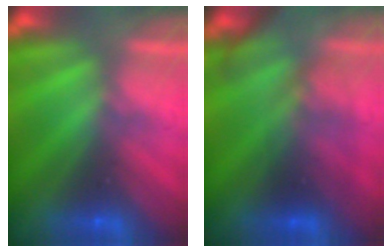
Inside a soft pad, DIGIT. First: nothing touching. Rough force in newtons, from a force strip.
{"total": 2.8}